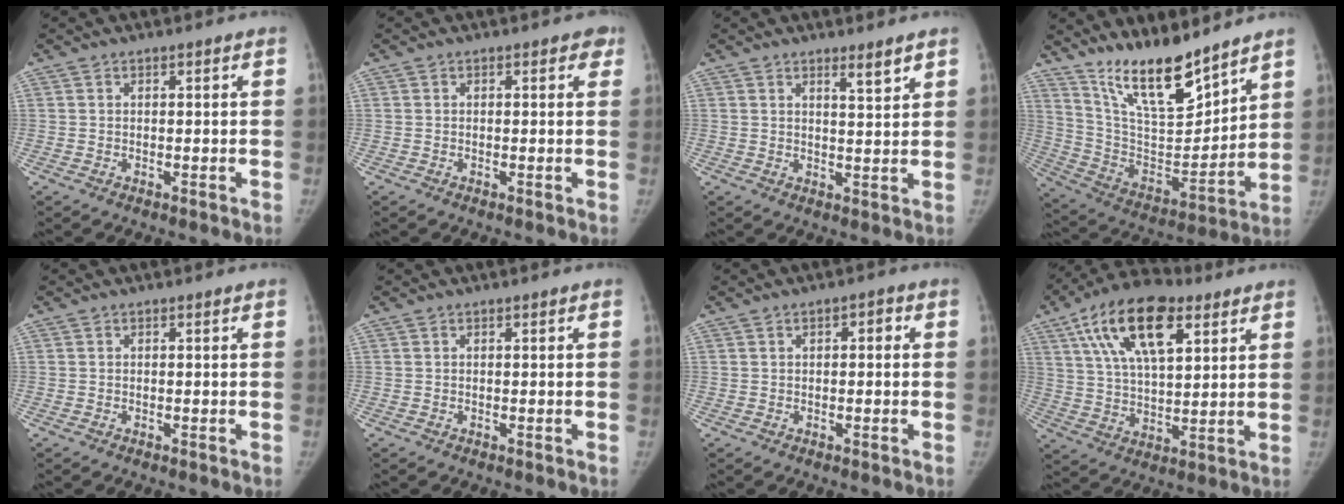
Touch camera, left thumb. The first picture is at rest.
{"total": 1.7, "force": [0.9, 1.0, 1.0], "torque": [0.008, 0.000, 0.004]}
{"total": 3.4, "force": [2.5, 0.5, 2.3], "torque": [-0.030, -0.023, 0.040]}
{"total": 17.6, "force": [13.8, 5.0, 9.7], "torque": [-0.122, -0.090, 0.260]}
{"total": 0.0}
{"total": 0.0}
{"total": 2.1, "force": [0.4, 1.2, 1.7], "torque": [-0.012, 0.007, 0.001]}
{"total": 18.7, "force": [8.7, 8.7, 14.0], "torque": [-0.225, -0.010, 0.152]}